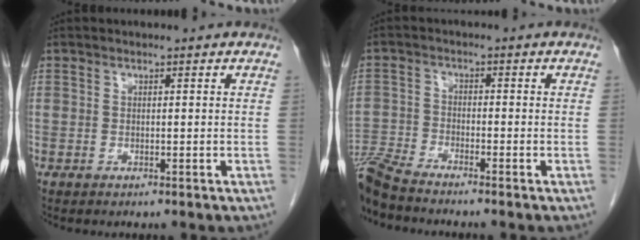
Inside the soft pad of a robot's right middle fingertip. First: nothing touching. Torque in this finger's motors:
{"motor_torque": [0.88, -1.26, 0.18, 0.08]}